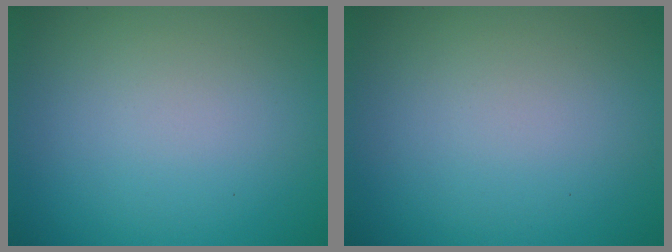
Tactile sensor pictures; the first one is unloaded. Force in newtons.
{"total": 0.0}